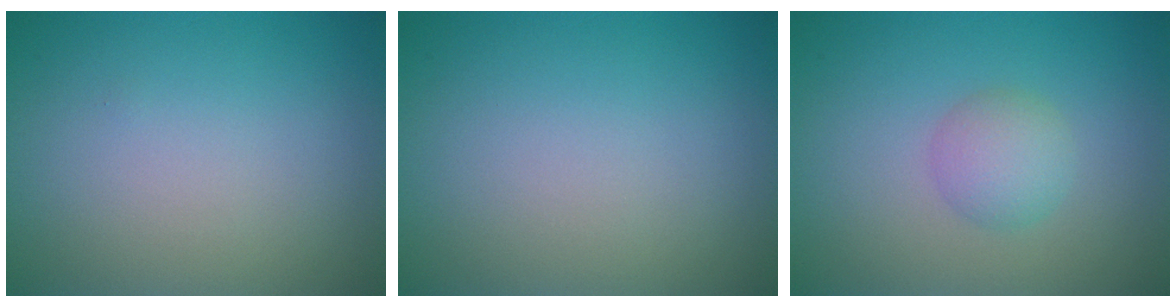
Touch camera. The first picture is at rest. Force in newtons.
{"total": 0.0}
{"total": 2.4, "press": 2.4, "slide": 0.1}